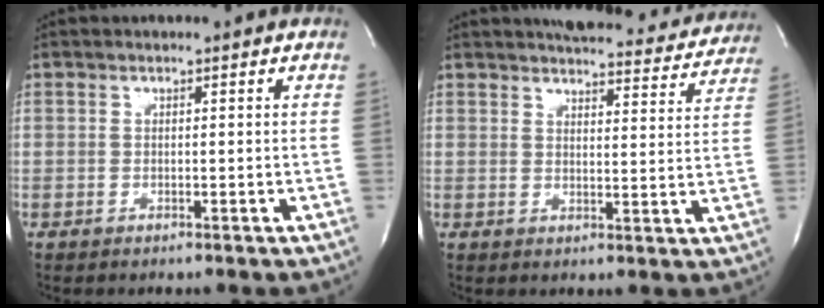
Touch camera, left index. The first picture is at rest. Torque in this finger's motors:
{"motor_torque": [0.11, -0.16, 0.10, 0.02]}